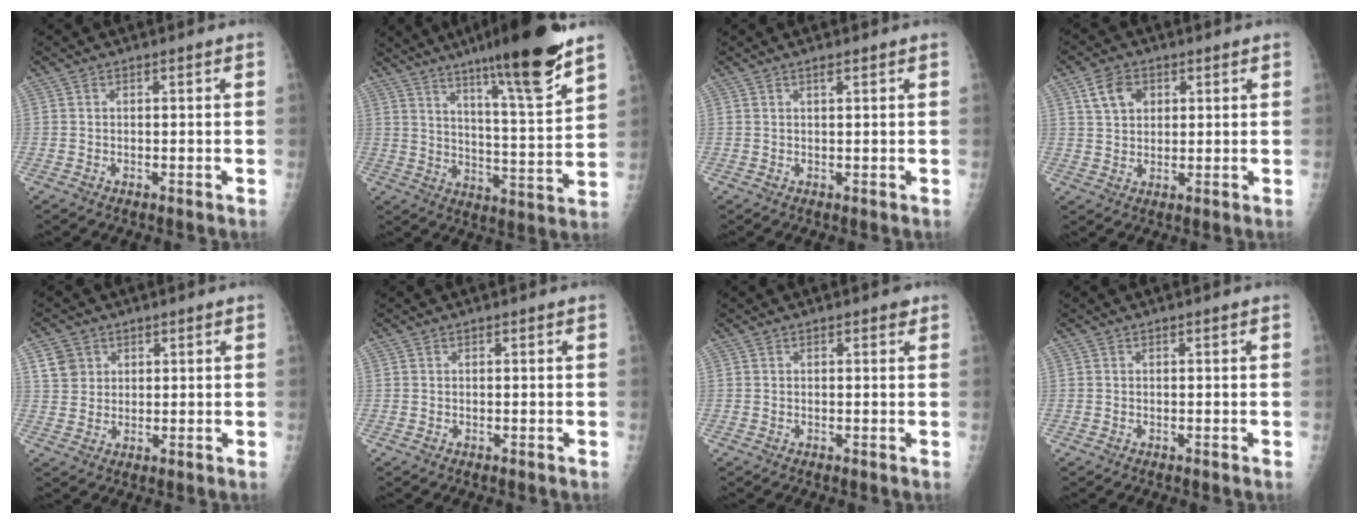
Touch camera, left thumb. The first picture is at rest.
{"total": 18.2, "force": [12.3, 1.2, 13.4], "torque": [-0.185, -0.068, 0.191]}
{"total": 0.8, "force": [0.5, 0.0, 0.6], "torque": [-0.007, 0.001, 0.008]}
{"total": 6.0, "force": [2.5, 4.4, 3.3], "torque": [-0.042, -0.005, 0.046]}
{"total": 4.9, "force": [2.3, 4.1, 1.3], "torque": [-0.006, -0.009, 0.045]}
{"total": 0.0}
{"total": 1.0, "force": [0.6, 0.4, 0.6], "torque": [-0.003, -0.001, 0.005]}
{"total": 0.0}